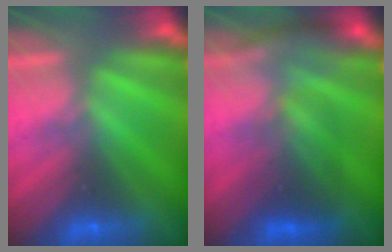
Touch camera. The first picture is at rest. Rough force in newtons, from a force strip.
{"total": 2.8}